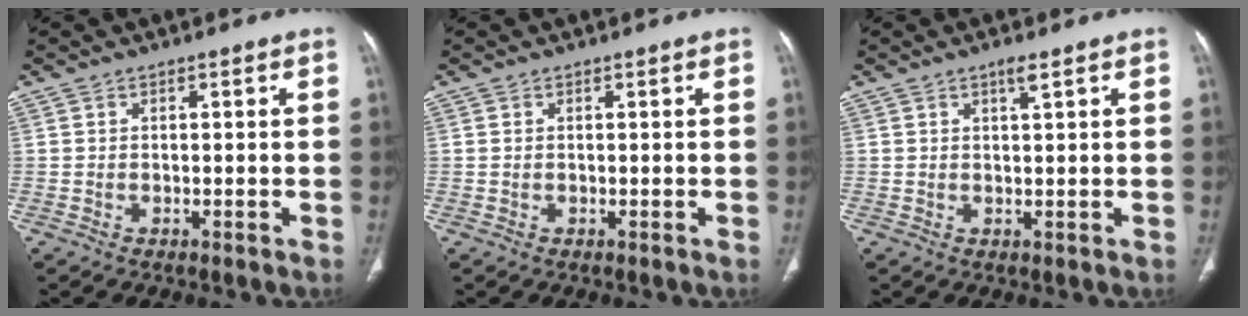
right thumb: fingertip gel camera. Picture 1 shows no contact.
{"total": 0.0}
{"total": 1.9, "force": [1.1, 0.1, 1.5], "torque": [-0.028, -0.008, 0.021]}